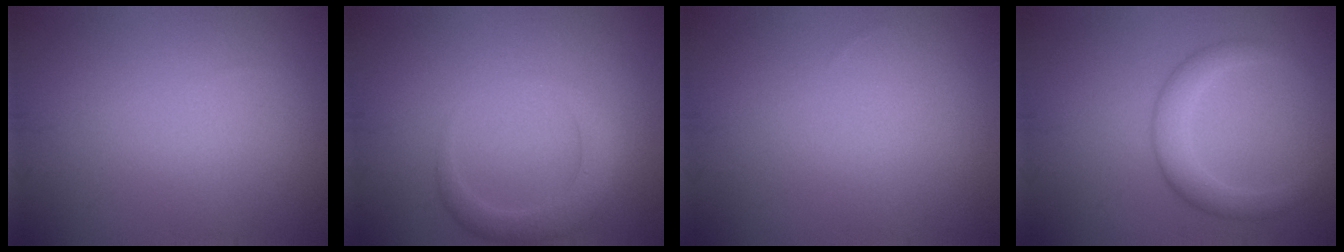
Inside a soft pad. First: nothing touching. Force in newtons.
{"total": 2.8, "press": 2.8, "slide": 0.2}
{"total": 0.0}
{"total": 3.2, "press": 3.2, "slide": 0.2}